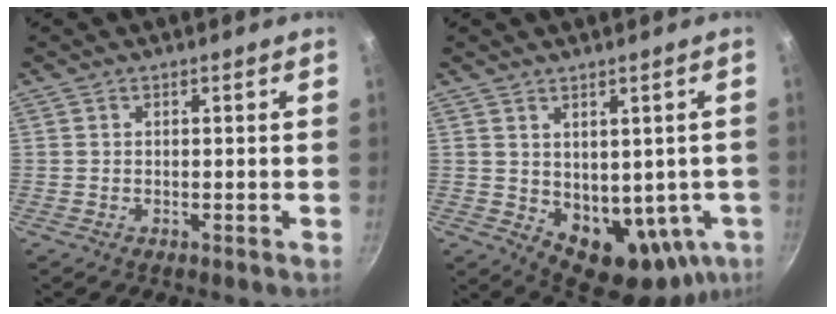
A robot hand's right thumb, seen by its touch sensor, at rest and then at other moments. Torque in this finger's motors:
{"motor_torque": [-0.37, 0.92, -0.10, -0.03, 0.09]}